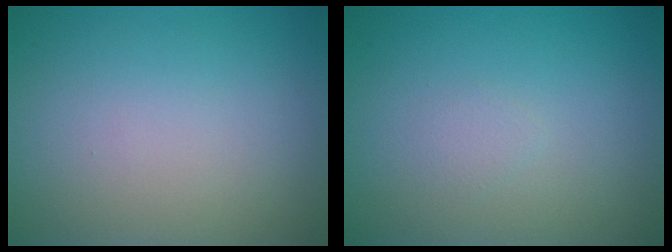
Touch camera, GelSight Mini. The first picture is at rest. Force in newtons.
{"total": 0.7, "press": 0.7, "slide": 0.0}